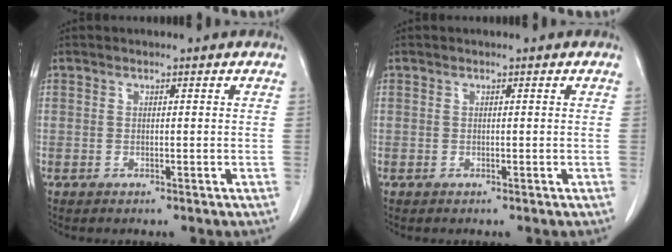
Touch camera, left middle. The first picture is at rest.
{"total": 0.0}